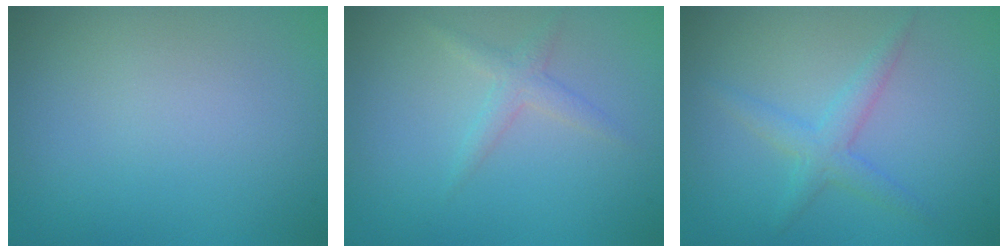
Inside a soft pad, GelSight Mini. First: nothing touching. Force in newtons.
{"total": 1.6, "press": 1.6, "slide": 0.0}
{"total": 2.2, "press": 2.2, "slide": 0.1}